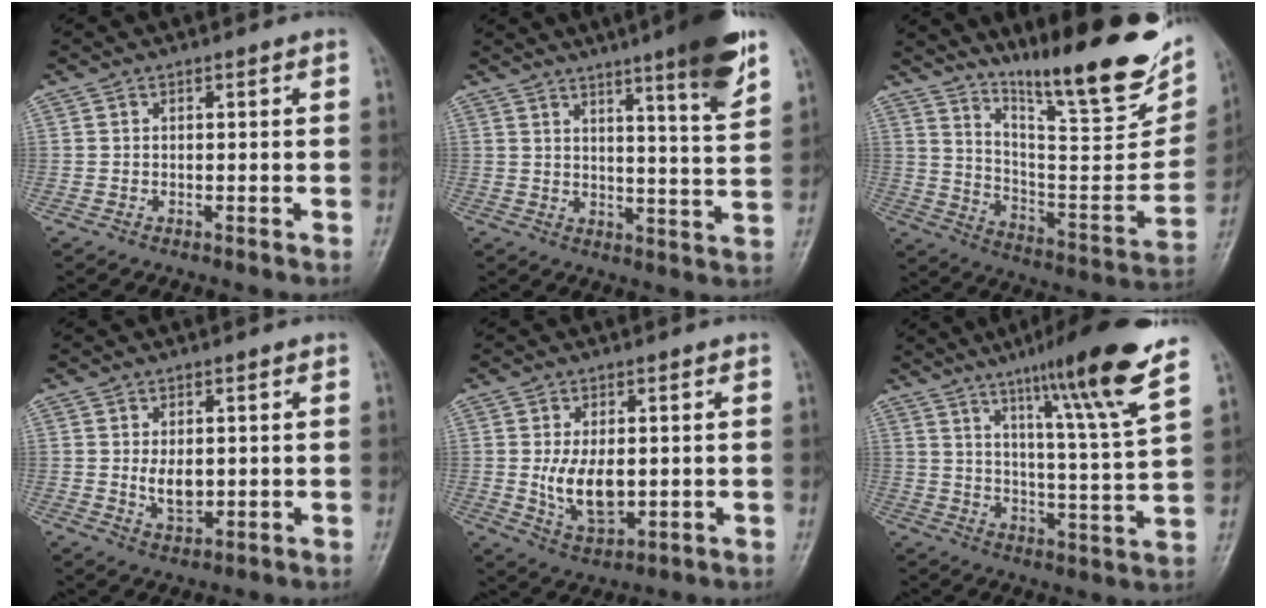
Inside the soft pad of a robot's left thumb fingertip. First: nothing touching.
{"total": 12.6, "force": [7.9, 0.8, 9.8], "torque": [-0.131, -0.044, 0.108]}
{"total": 25.6, "force": [17.6, 5.1, 17.9], "torque": [-0.243, -0.093, 0.283]}
{"total": 4.5, "force": [0.4, 2.8, 3.5], "torque": [-0.049, -0.010, 0.014]}
{"total": 8.4, "force": [0.0, 4.8, 6.9], "torque": [-0.110, -0.017, 0.011]}
{"total": 17.6, "force": [11.2, 0.1, 13.5], "torque": [-0.192, -0.056, 0.165]}